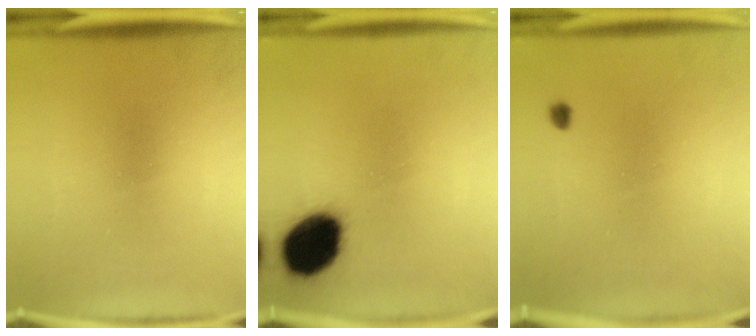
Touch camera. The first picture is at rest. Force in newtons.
{"total": 17.1}
{"total": 0.9}